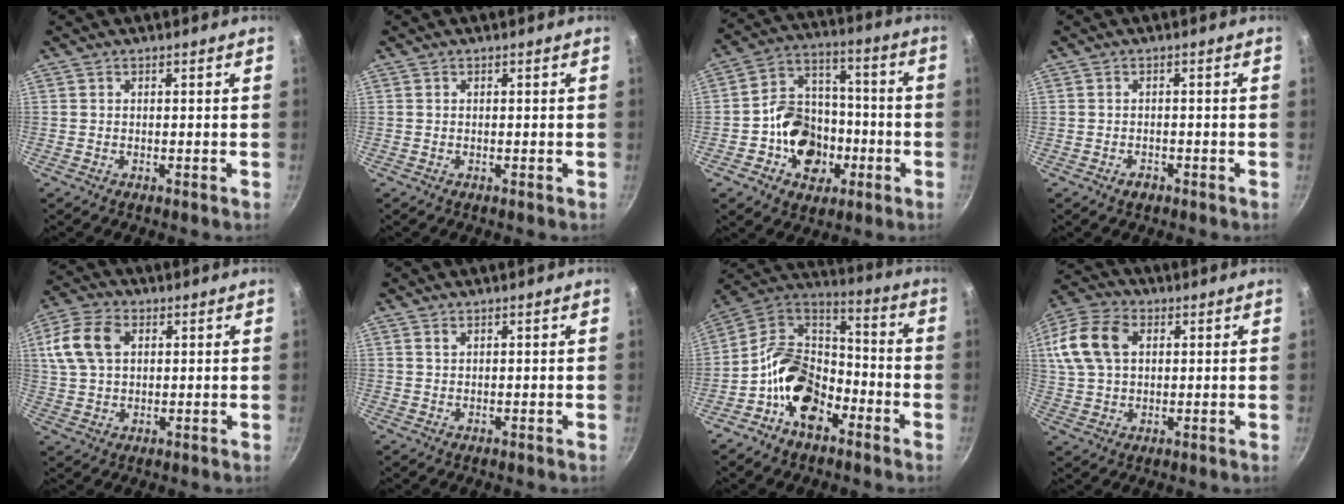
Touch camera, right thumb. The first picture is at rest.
{"total": 0.0}
{"total": 15.4, "force": [-4.3, 12.5, 8.0], "torque": [-0.095, 0.047, -0.072]}
{"total": 1.7, "force": [-1.1, 1.1, 0.7], "torque": [-0.009, 0.009, -0.015]}
{"total": 10.5, "force": [3.0, 7.1, 7.2], "torque": [-0.136, 0.010, 0.051]}
{"total": 0.7, "force": [0.5, 0.4, 0.4], "torque": [-0.006, -0.001, 0.012]}
{"total": 16.1, "force": [-7.2, 10.6, 9.7], "torque": [-0.130, 0.068, -0.157]}
{"total": 14.8, "force": [4.0, 10.3, 9.9], "torque": [-0.203, 0.017, 0.068]}